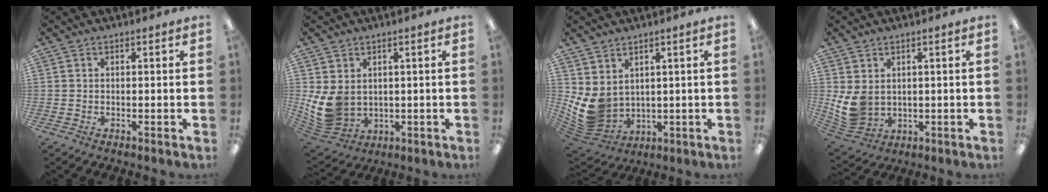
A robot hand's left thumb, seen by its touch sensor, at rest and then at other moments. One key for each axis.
{"total": 9.4, "fx": 1.4, "fy": 7.3, "fz": 5.8, "tx": -0.145, "ty": -0.014, "tz": 0.030}
{"total": 8.5, "fx": 2.2, "fy": 6.5, "fz": 5.1, "tx": -0.139, "ty": -0.026, "tz": 0.051}
{"total": 7.9, "fx": 1.6, "fy": 6.0, "fz": 4.8, "tx": -0.114, "ty": -0.008, "tz": 0.034}